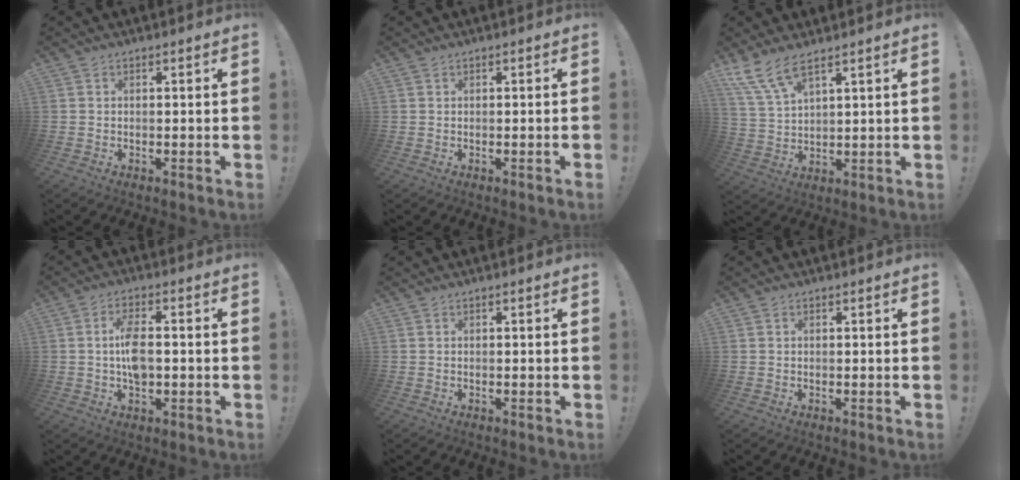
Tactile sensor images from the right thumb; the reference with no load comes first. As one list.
[{"total": 0.9, "force": [-0.4, -0.3, 0.7], "torque": [-0.012, 0.000, -0.007]}, {"total": 8.5, "force": [6.4, 2.3, 5.2], "torque": [-0.115, -0.025, 0.126]}, {"total": 7.6, "force": [0.0, 3.6, 6.7], "torque": [-0.125, -0.002, -0.006]}, {"total": 0.0}, {"total": 0.0}]